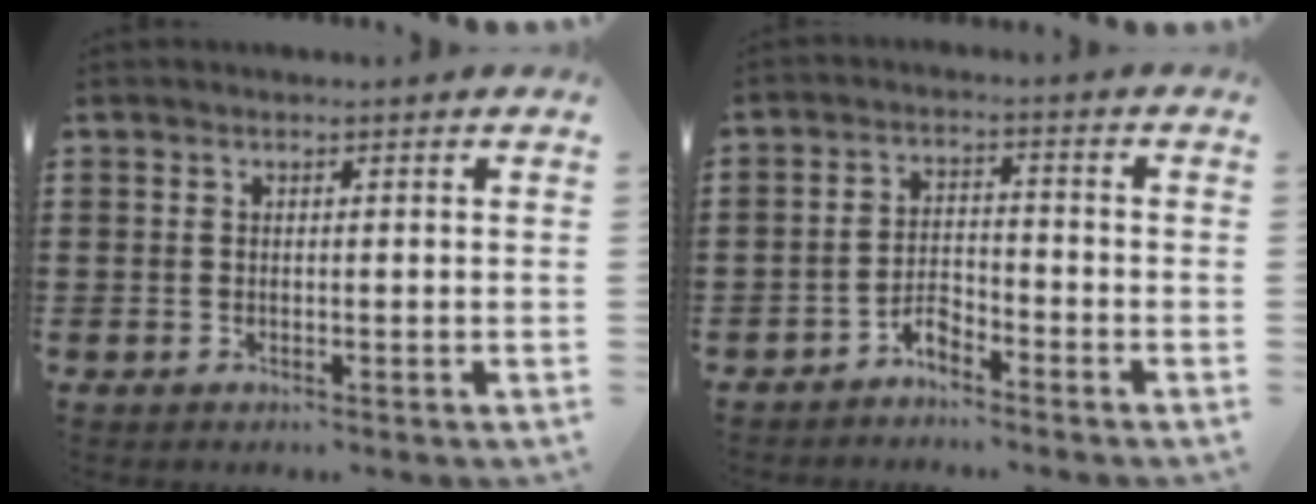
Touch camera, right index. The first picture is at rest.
{"total": 3.1, "force": [-2.8, 1.1, 0.9], "torque": [-0.023, 0.010, -0.058]}